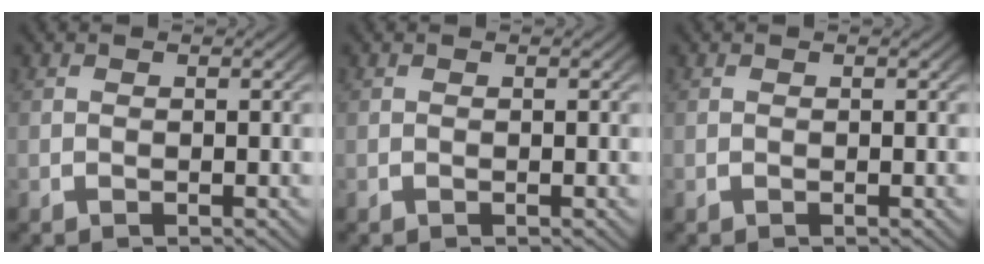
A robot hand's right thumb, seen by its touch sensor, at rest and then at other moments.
{"total": 0.0}
{"total": 0.0}